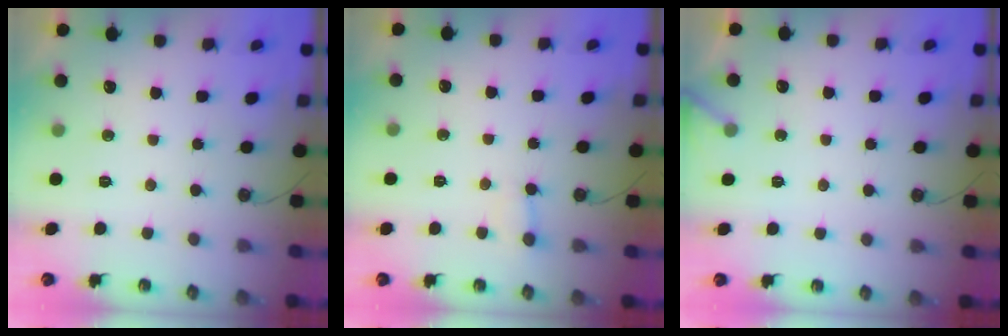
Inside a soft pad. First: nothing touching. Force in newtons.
{"total": 3.8, "press": 3.8, "slide": 0.3}
{"total": 2.7, "press": 2.7, "slide": 0.2}